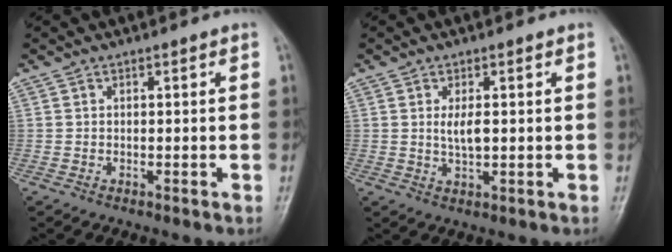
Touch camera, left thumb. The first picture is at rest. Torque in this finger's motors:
{"motor_torque": [0.10, 0.09, 0.60, 0.05, 0.02]}